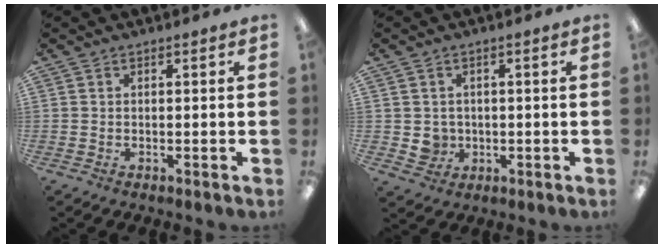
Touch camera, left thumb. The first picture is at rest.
{"total": 3.7, "force": [0.2, 3.6, 0.7], "torque": [-0.011, 0.004, 0.006]}